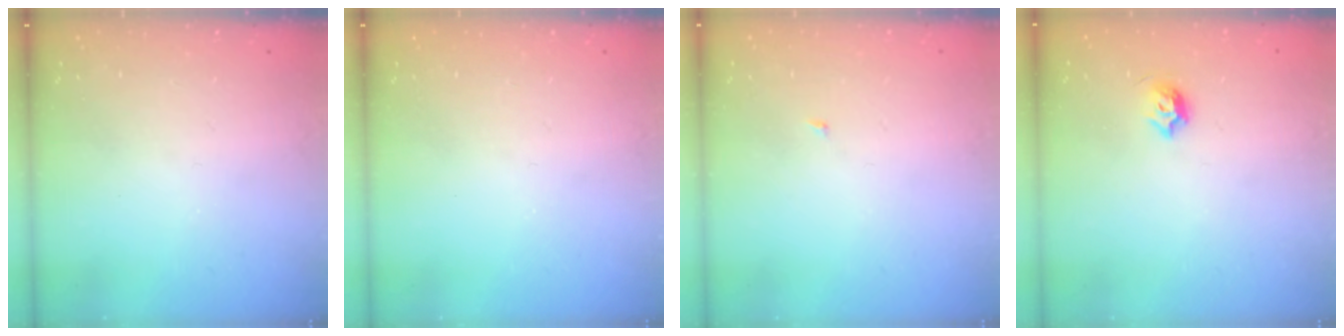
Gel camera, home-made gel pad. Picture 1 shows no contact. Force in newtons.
{"total": 0.0}
{"total": 1.8, "press": 1.8, "slide": 0.2}
{"total": 4.7, "press": 4.6, "slide": 1.2}